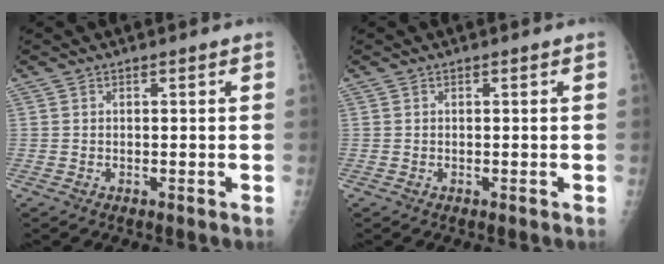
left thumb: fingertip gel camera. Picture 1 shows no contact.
{"total": 0.0}